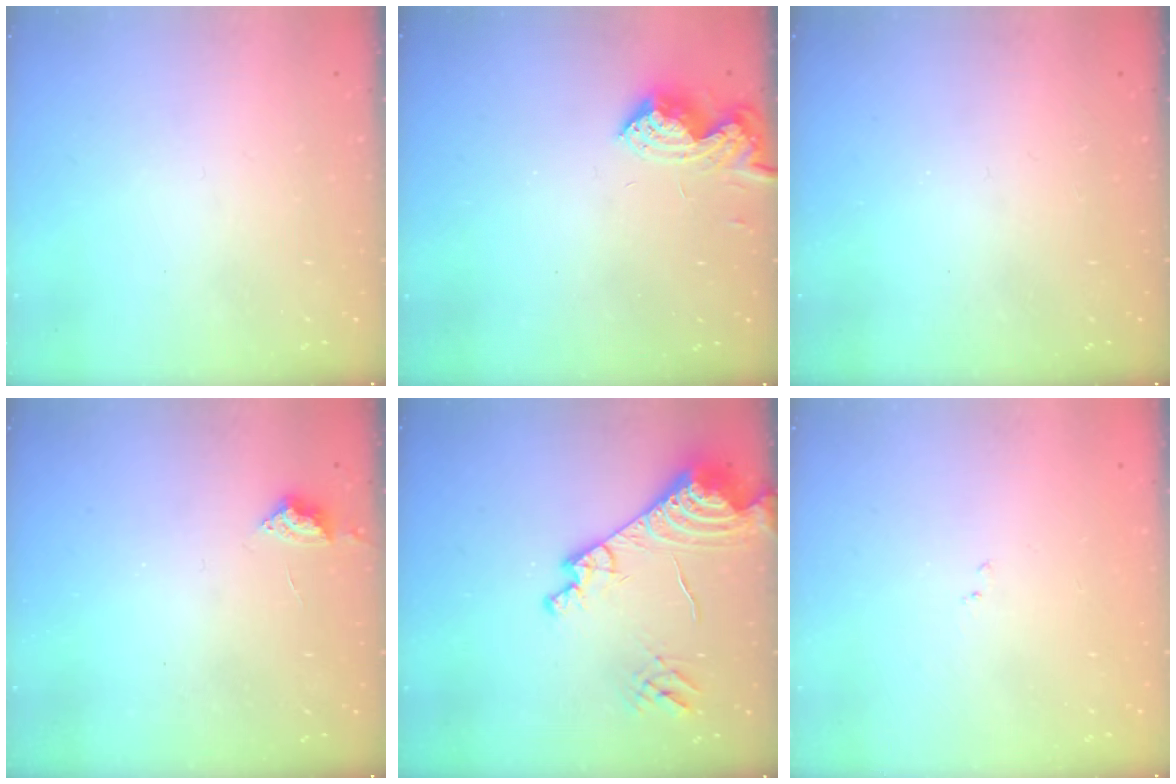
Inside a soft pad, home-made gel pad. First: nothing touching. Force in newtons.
{"total": 9.3, "press": 9.3, "slide": 0.2}
{"total": 1.3, "press": 1.2, "slide": 0.2}
{"total": 2.9, "press": 2.8, "slide": 0.4}
{"total": 16.6, "press": 16.5, "slide": 1.8}
{"total": 7.0, "press": 7.0, "slide": 0.8}